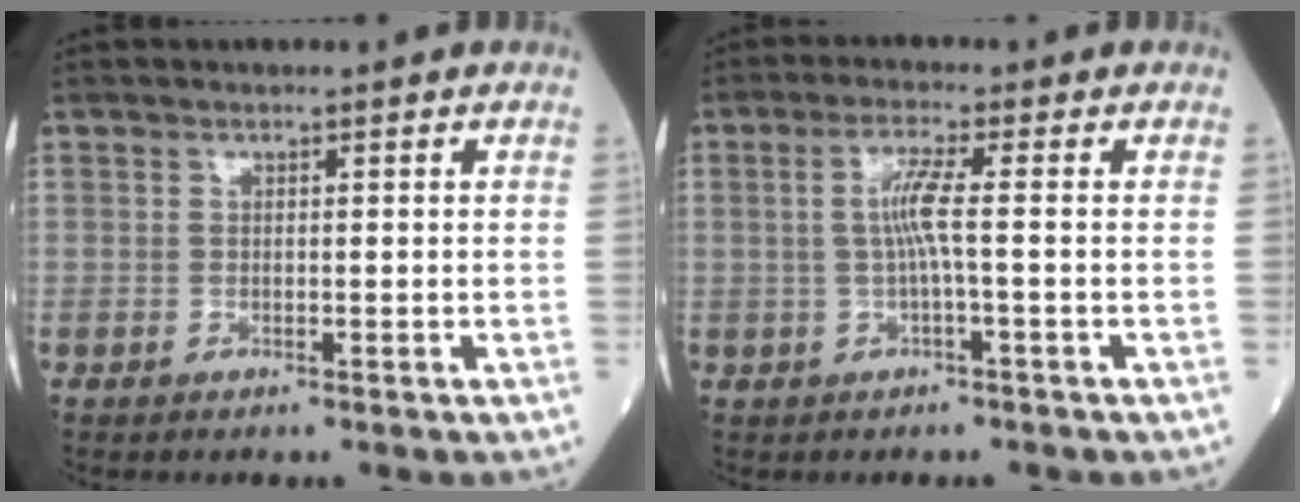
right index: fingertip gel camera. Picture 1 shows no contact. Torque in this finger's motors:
{"motor_torque": [0.17, -0.12, 0.31, 0.10]}